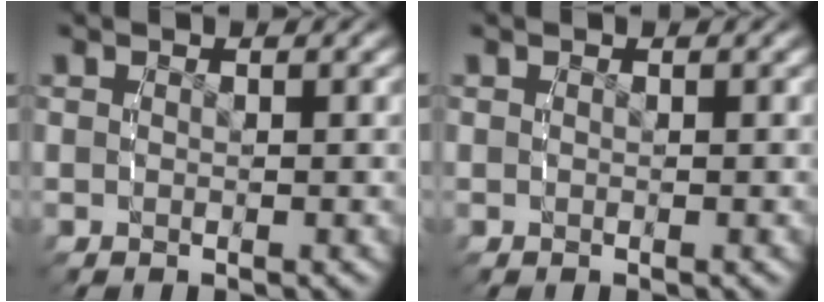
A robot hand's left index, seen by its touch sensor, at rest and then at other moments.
{"total": 0.0}